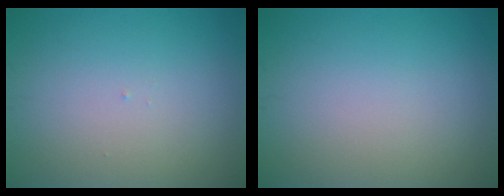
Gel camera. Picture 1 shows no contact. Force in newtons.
{"total": 0.0}